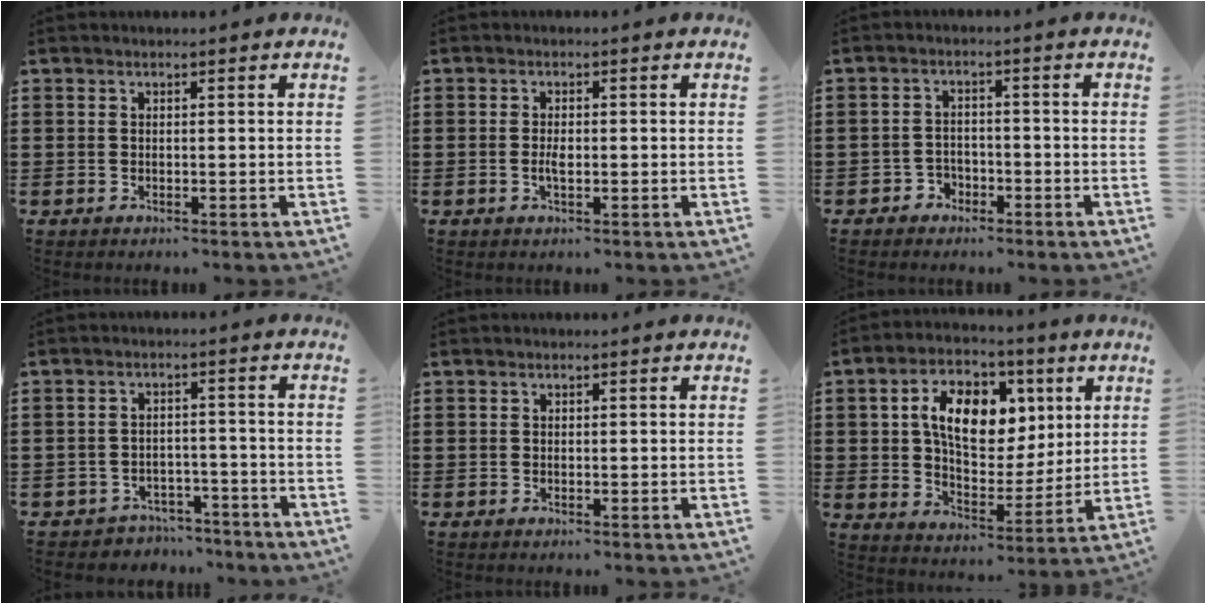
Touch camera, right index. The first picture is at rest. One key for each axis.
{"total": 1.9, "fx": -0.3, "fy": 0.8, "fz": 1.7, "tx": -0.039, "ty": -0.001, "tz": -0.008}
{"total": 2.4, "fx": -1.8, "fy": 1.6, "fz": 0.1, "tx": -0.010, "ty": 0.004, "tz": -0.040}
{"total": 3.2, "fx": -3.0, "fy": 1.1, "fz": 0.0, "tx": -0.009, "ty": 0.004, "tz": -0.064}
{"total": 0.0}
{"total": 11.0, "fx": 3.4, "fy": 6.9, "fz": 7.8, "tx": -0.150, "ty": 0.013, "tz": 0.057}